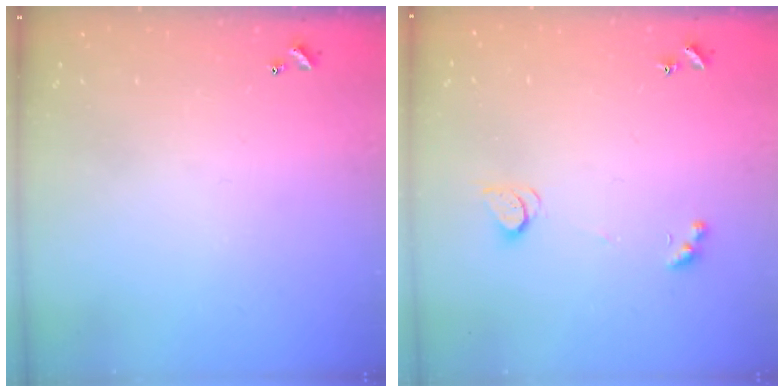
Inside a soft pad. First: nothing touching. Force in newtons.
{"total": 2.2, "press": 2.1, "slide": 0.4}